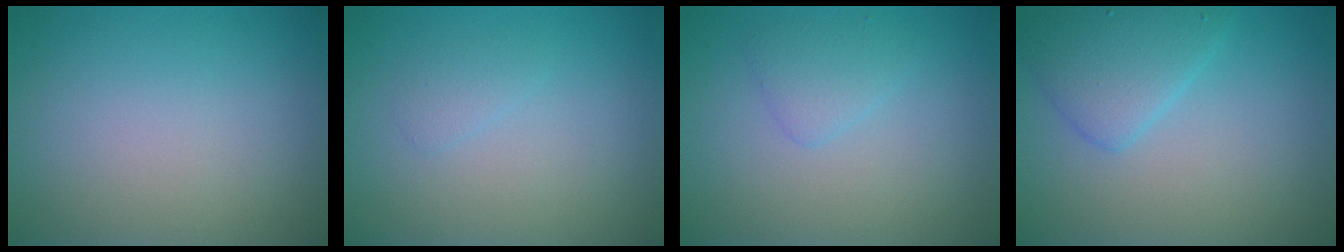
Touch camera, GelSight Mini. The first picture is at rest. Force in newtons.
{"total": 0.9, "press": 0.9, "slide": 0.0}
{"total": 1.6, "press": 1.6, "slide": 0.1}
{"total": 3.3, "press": 3.3, "slide": 0.2}